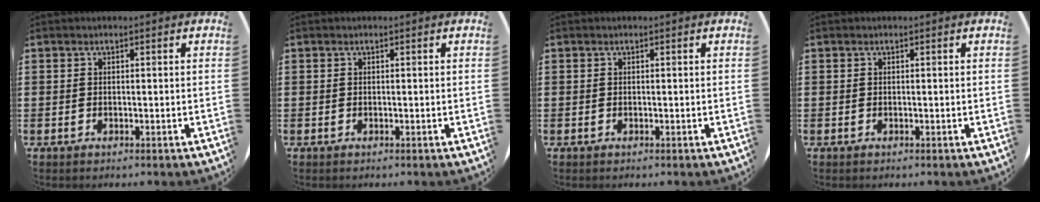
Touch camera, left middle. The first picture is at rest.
{"total": 0.0}
{"total": 0.0}
{"total": 0.0}